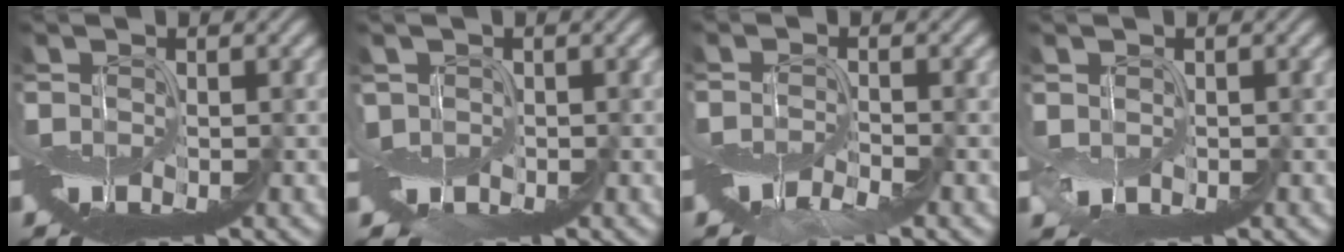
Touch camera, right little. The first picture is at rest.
{"total": 2.1, "force": [0.2, 1.6, 1.4], "torque": [-0.008, 0.012, 0.010]}
{"total": 1.3, "force": [-1.2, -0.4, -0.1], "torque": [-0.004, 0.000, -0.026]}
{"total": 0.9, "force": [0.8, 0.2, 0.3], "torque": [-0.009, -0.001, 0.013]}